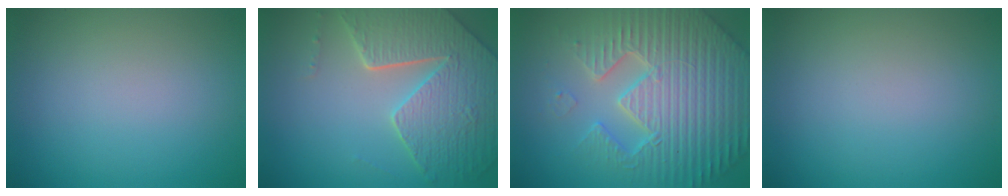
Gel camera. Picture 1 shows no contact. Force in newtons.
{"total": 7.6, "press": 5.7, "slide": 5.1}
{"total": 7.7, "press": 7.4, "slide": 1.9}
{"total": 0.0}